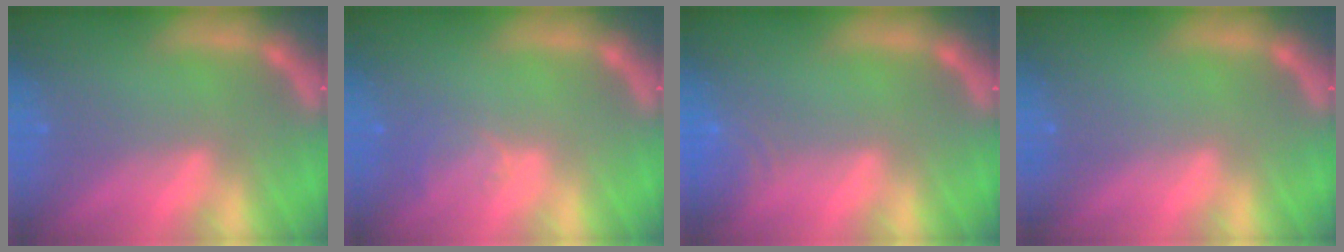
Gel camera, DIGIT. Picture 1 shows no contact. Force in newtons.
{"total": 2.0}
{"total": 3.0}
{"total": 0.0}